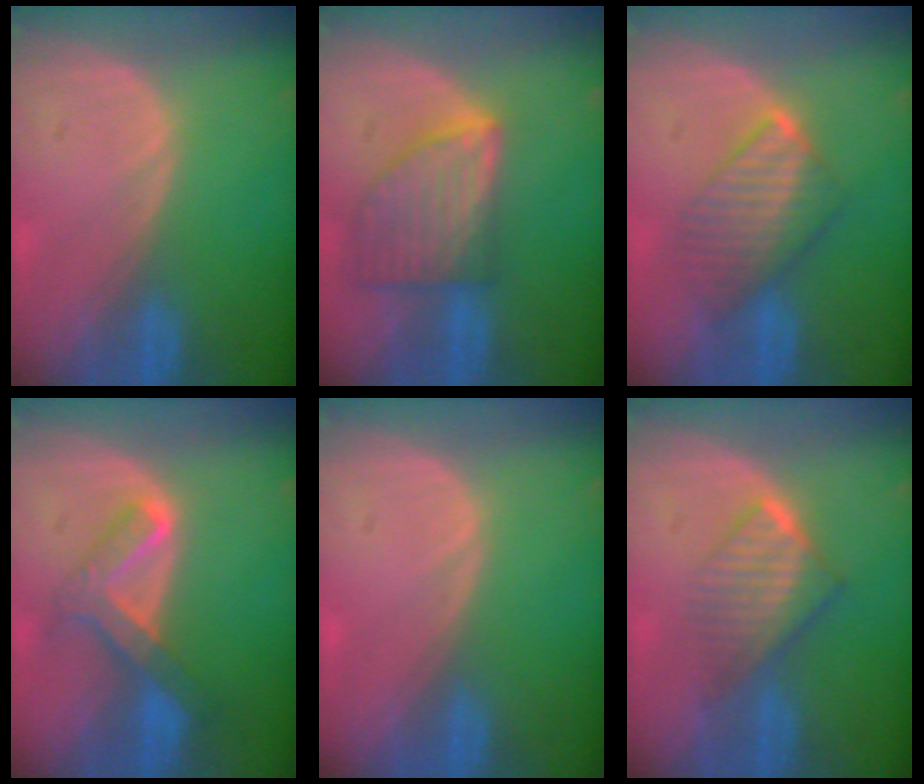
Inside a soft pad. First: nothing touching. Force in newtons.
{"total": 8.1, "press": 7.4, "slide": 3.4}
{"total": 6.5, "press": 6.4, "slide": 0.9}
{"total": 6.5, "press": 5.9, "slide": 2.6}
{"total": 0.5, "press": 0.1, "slide": 0.5}
{"total": 6.4, "press": 5.6, "slide": 3.2}